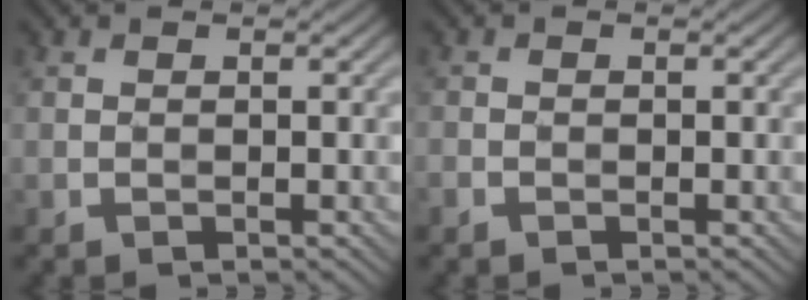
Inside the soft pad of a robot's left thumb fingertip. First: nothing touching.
{"total": 1.0, "force": [-0.7, 0.6, 0.5], "torque": [-0.013, -0.002, -0.016]}